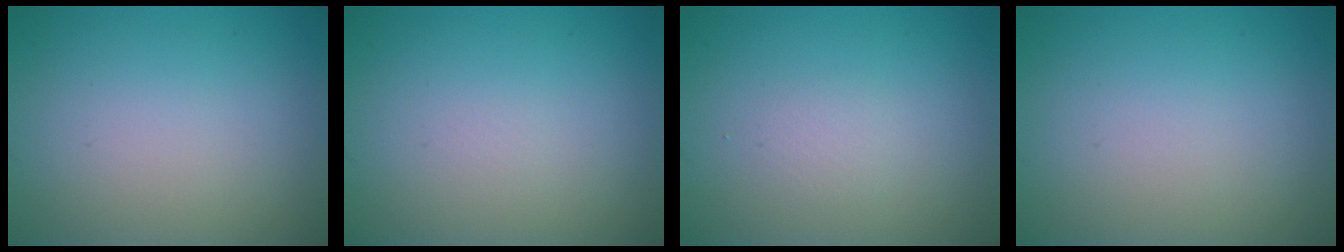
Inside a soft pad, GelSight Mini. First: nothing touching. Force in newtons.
{"total": 0.0}
{"total": 0.8, "press": 0.8, "slide": 0.1}
{"total": 0.0}